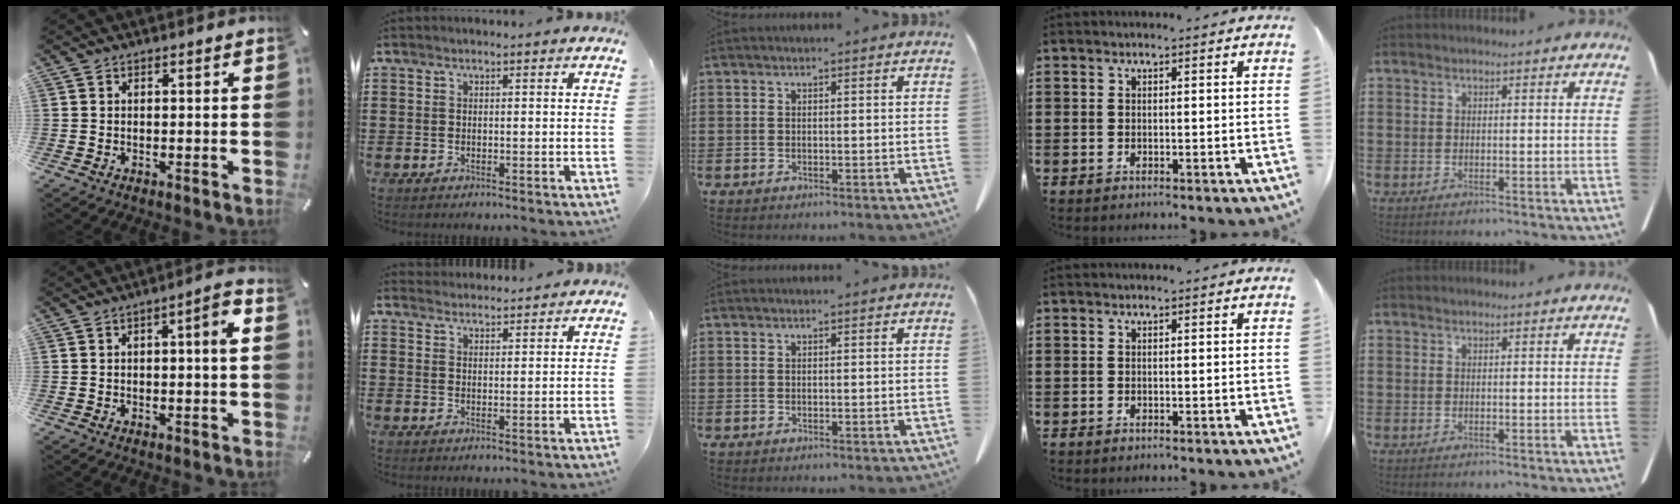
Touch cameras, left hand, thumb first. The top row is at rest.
{"thumb": {"total": 4.3, "force": [0.6, 1.0, 4.2], "torque": [-0.061, 0.001, 0.002]}, "index": {"total": 2.5, "force": [2.5, 0.1, -0.3], "torque": [-0.001, -0.007, 0.049]}}